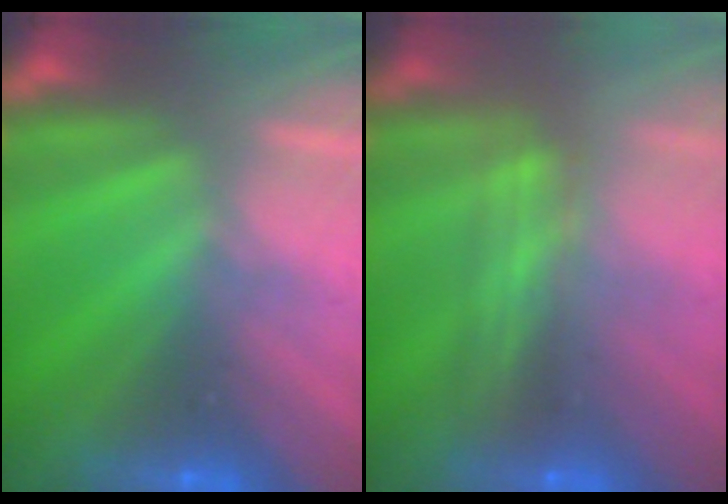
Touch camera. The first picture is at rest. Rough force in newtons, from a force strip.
{"total": 2.4}